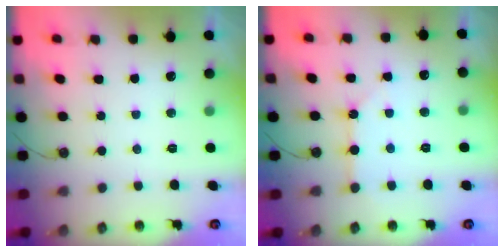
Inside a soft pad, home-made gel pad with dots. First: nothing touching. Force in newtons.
{"total": 3.4, "press": 3.4, "slide": 0.1}